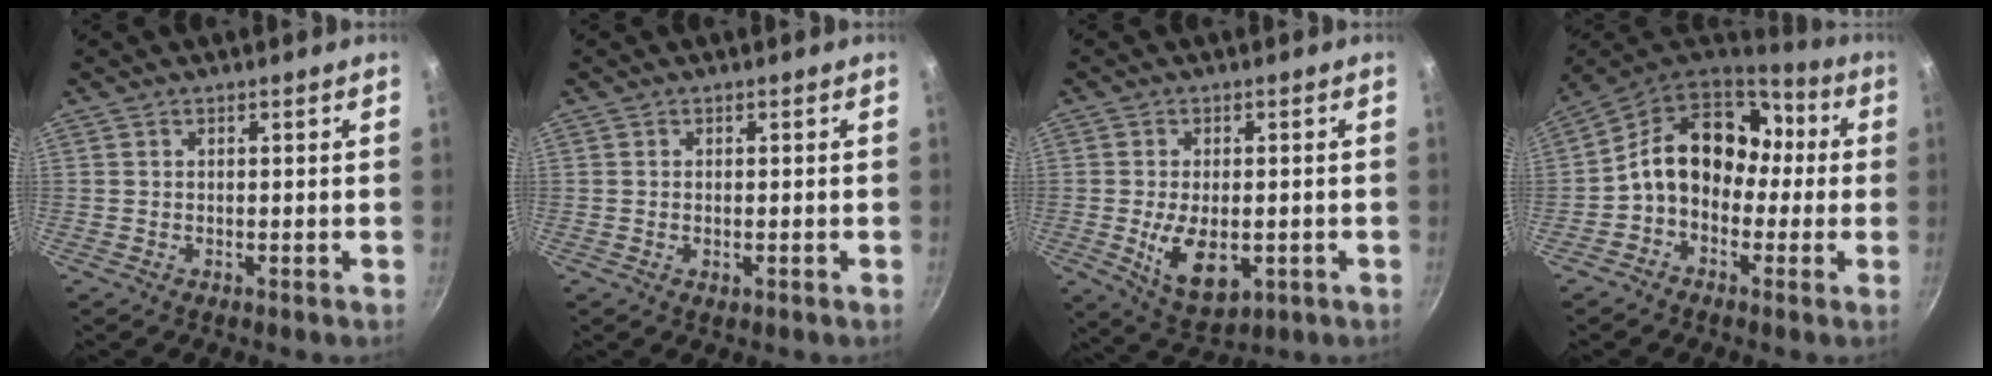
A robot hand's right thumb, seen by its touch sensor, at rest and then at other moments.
{"total": 1.1, "force": [-0.3, 0.5, 1.0], "torque": [-0.017, -0.001, -0.005]}
{"total": 9.9, "force": [-2.0, 5.4, 8.0], "torque": [-0.129, -0.009, -0.018]}
{"total": 15.0, "force": [0.4, 11.6, 9.5], "torque": [-0.111, 0.048, -0.014]}